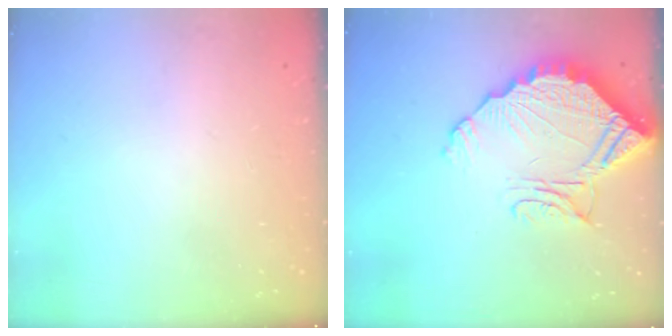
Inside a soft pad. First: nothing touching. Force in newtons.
{"total": 14.2, "press": 14.1, "slide": 1.7}